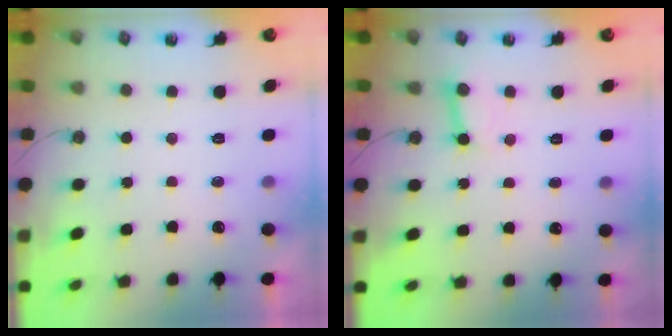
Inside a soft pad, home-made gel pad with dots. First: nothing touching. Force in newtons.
{"total": 4.4, "press": 4.3, "slide": 0.7}